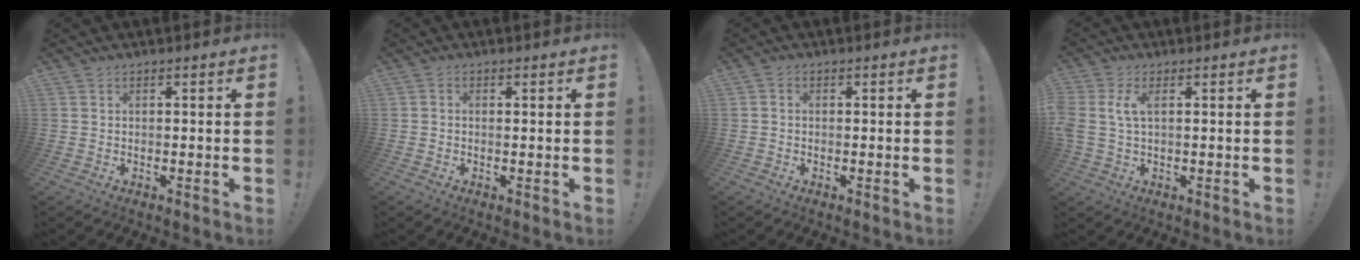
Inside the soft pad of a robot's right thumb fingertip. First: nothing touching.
{"total": 0.5, "force": [0.0, 0.2, 0.5], "torque": [0.001, -0.002, -0.002]}
{"total": 0.7, "force": [-0.3, 0.6, 0.3], "torque": [-0.008, 0.003, -0.006]}
{"total": 5.1, "force": [1.0, 2.3, 4.4], "torque": [-0.089, -0.005, 0.014]}